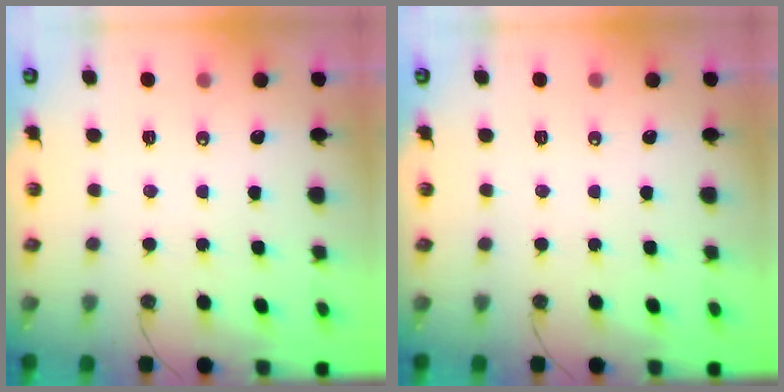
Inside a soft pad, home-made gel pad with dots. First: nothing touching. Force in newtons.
{"total": 0.0}